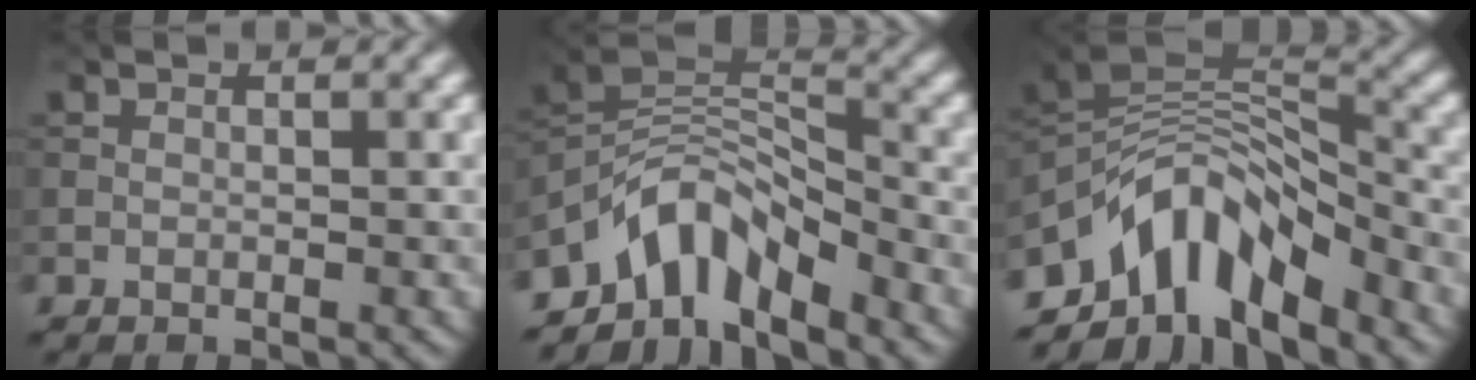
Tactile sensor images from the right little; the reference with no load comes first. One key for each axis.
{"total": 6.5, "fx": -5.1, "fy": 2.7, "fz": 3.0, "tx": -0.039, "ty": -0.002, "tz": -0.107}
{"total": 9.0, "fx": -5.8, "fy": 4.3, "fz": 5.4, "tx": -0.076, "ty": -0.001, "tz": -0.117}